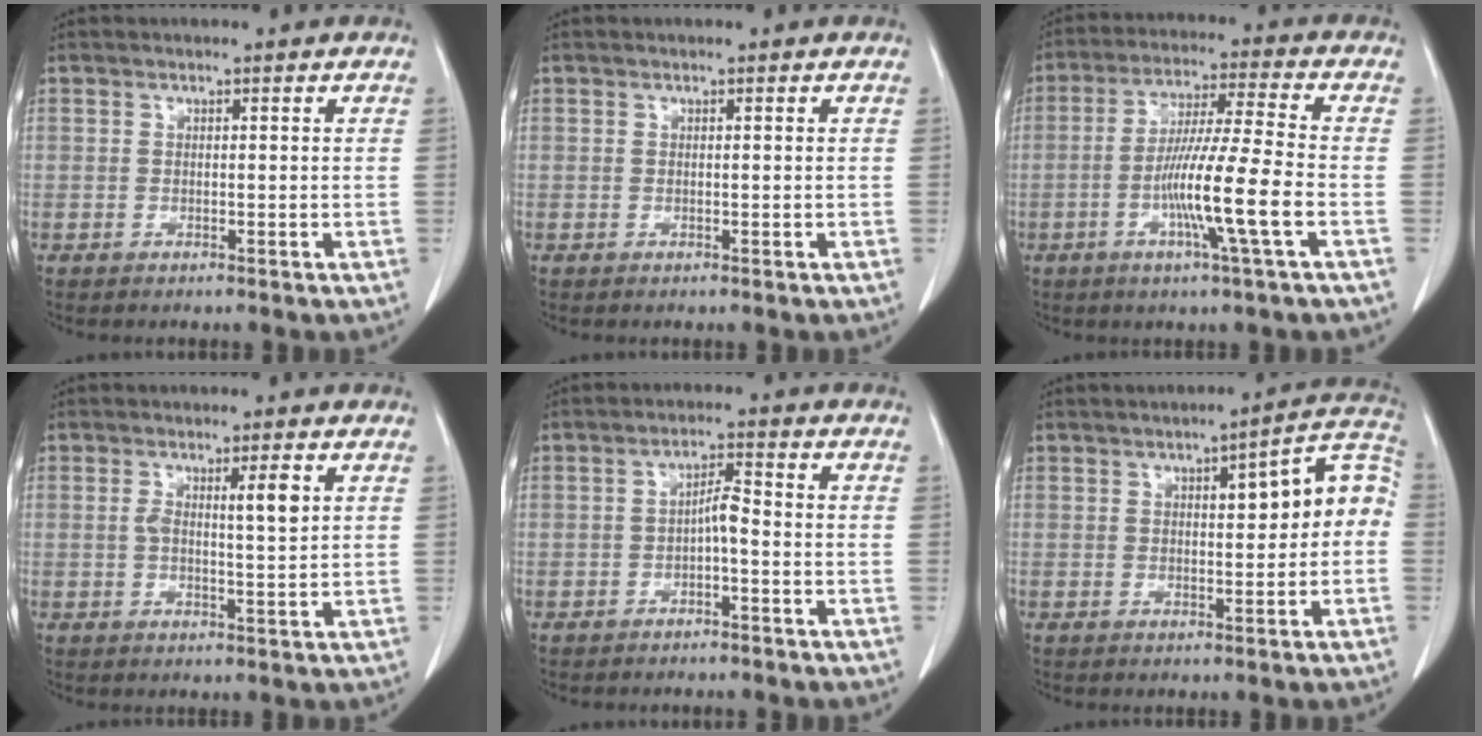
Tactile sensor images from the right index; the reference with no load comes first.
{"total": 0.0}
{"total": 12.5, "force": [-3.8, -0.7, 11.9], "torque": [-0.219, -0.009, -0.073]}
{"total": 5.1, "force": [1.4, 0.8, 4.8], "torque": [-0.085, 0.003, 0.024]}
{"total": 3.6, "force": [-0.9, 1.1, 3.3], "torque": [-0.066, 0.015, -0.012]}
{"total": 10.7, "force": [1.1, 3.3, 10.1], "torque": [-0.136, 0.042, 0.017]}